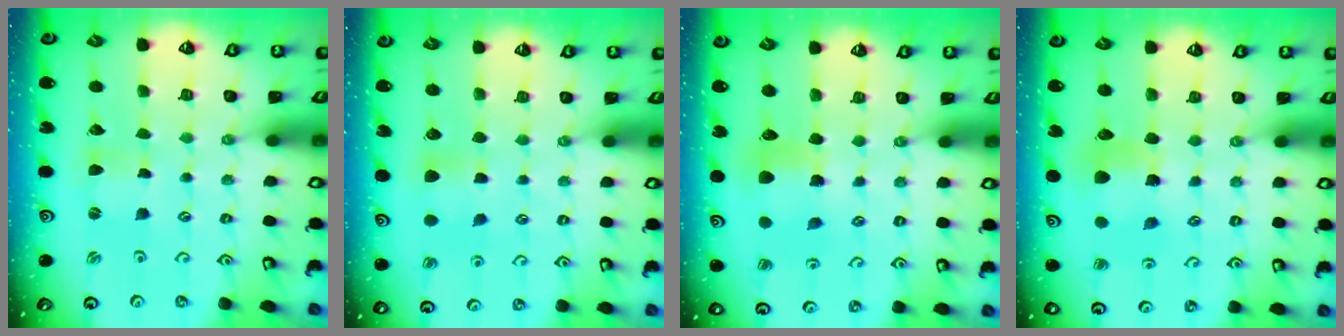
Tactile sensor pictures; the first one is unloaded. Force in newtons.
{"total": 5.2, "press": 5.1, "slide": 0.7}
{"total": 7.1, "press": 7.1, "slide": 0.5}
{"total": 7.3, "press": 7.2, "slide": 0.8}